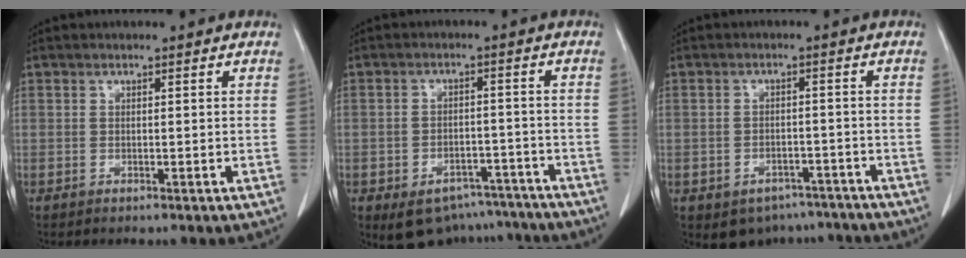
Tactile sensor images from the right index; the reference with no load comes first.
{"total": 9.4, "force": [-7.3, 5.4, 2.5], "torque": [-0.023, 0.023, -0.097]}
{"total": 7.3, "force": [-5.6, 4.6, 1.3], "torque": [-0.002, 0.014, -0.073]}